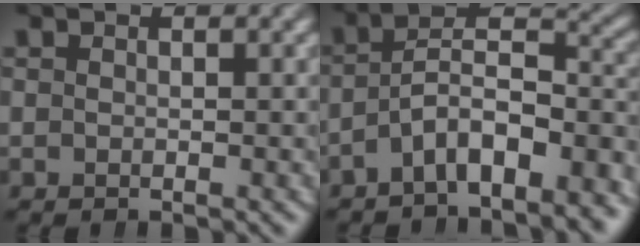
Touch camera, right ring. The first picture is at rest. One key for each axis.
{"total": 8.8, "fx": -4.6, "fy": 5.0, "fz": 5.5, "tx": -0.084, "ty": -0.018, "tz": -0.067}